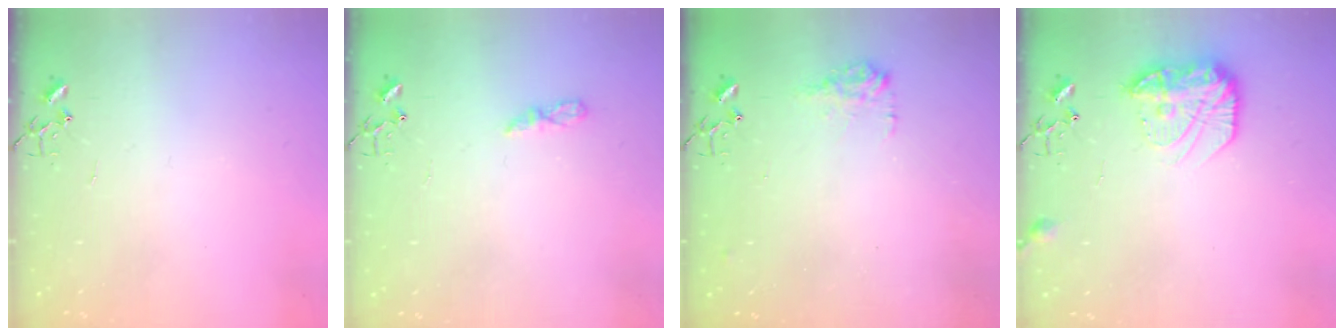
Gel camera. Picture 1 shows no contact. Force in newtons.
{"total": 5.3, "press": 5.3, "slide": 0.7}
{"total": 9.2, "press": 9.2, "slide": 0.4}
{"total": 13.9, "press": 13.8, "slide": 0.8}